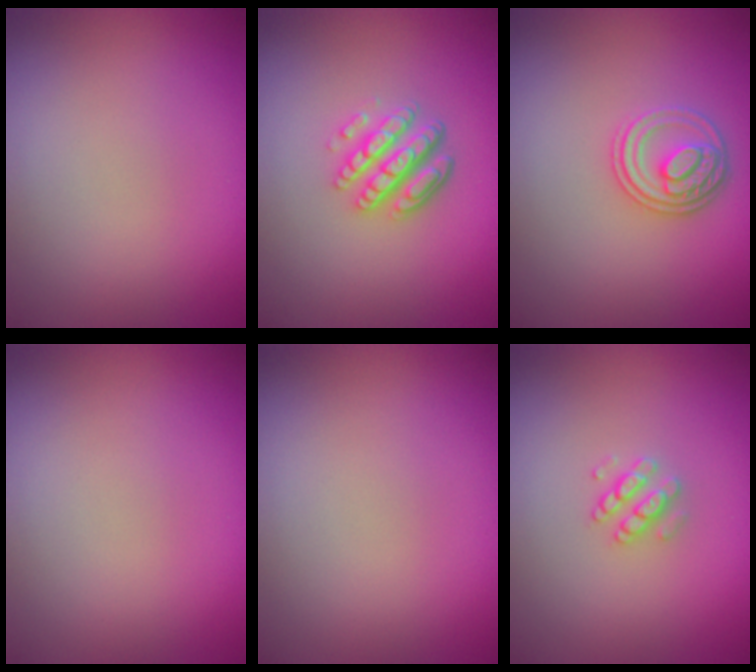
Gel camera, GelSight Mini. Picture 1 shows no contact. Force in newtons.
{"total": 4.3, "press": 3.3, "slide": 2.8}
{"total": 2.9, "press": 2.8, "slide": 0.7}
{"total": 0.0}
{"total": 0.0}
{"total": 1.9, "press": 1.9, "slide": 0.3}